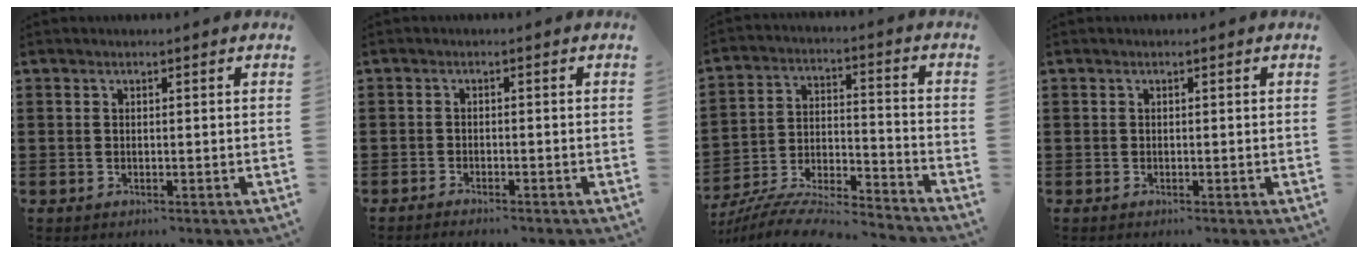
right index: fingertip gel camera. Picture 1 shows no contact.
{"total": 1.0, "force": [-1.0, 0.0, 0.0], "torque": [-0.002, 0.004, -0.022]}
{"total": 8.7, "force": [-8.0, 1.1, 3.1], "torque": [-0.061, 0.004, -0.160]}
{"total": 0.0}